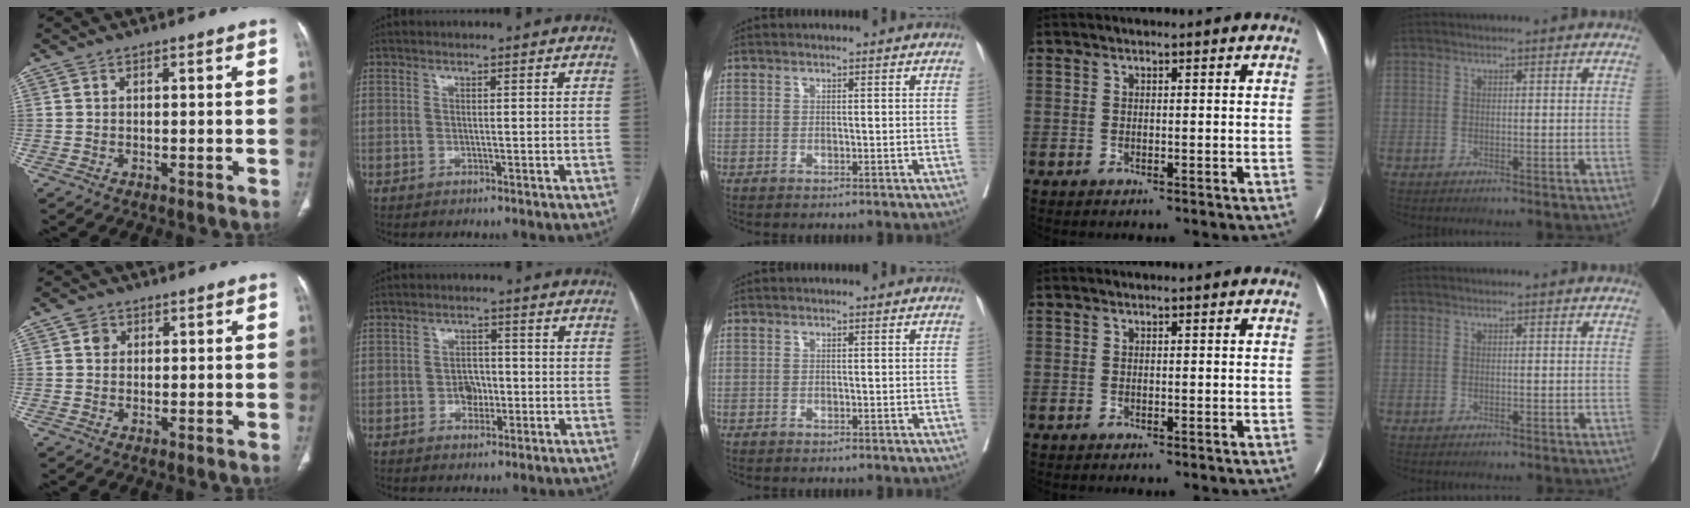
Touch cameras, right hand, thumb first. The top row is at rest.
{"thumb": {"total": 2.2, "force": [0.7, 1.9, 0.8], "torque": [-0.005, -0.002, 0.010]}, "index": {"total": 3.3, "force": [-0.8, 2.5, 2.0], "torque": [-0.025, 0.008, -0.011]}}